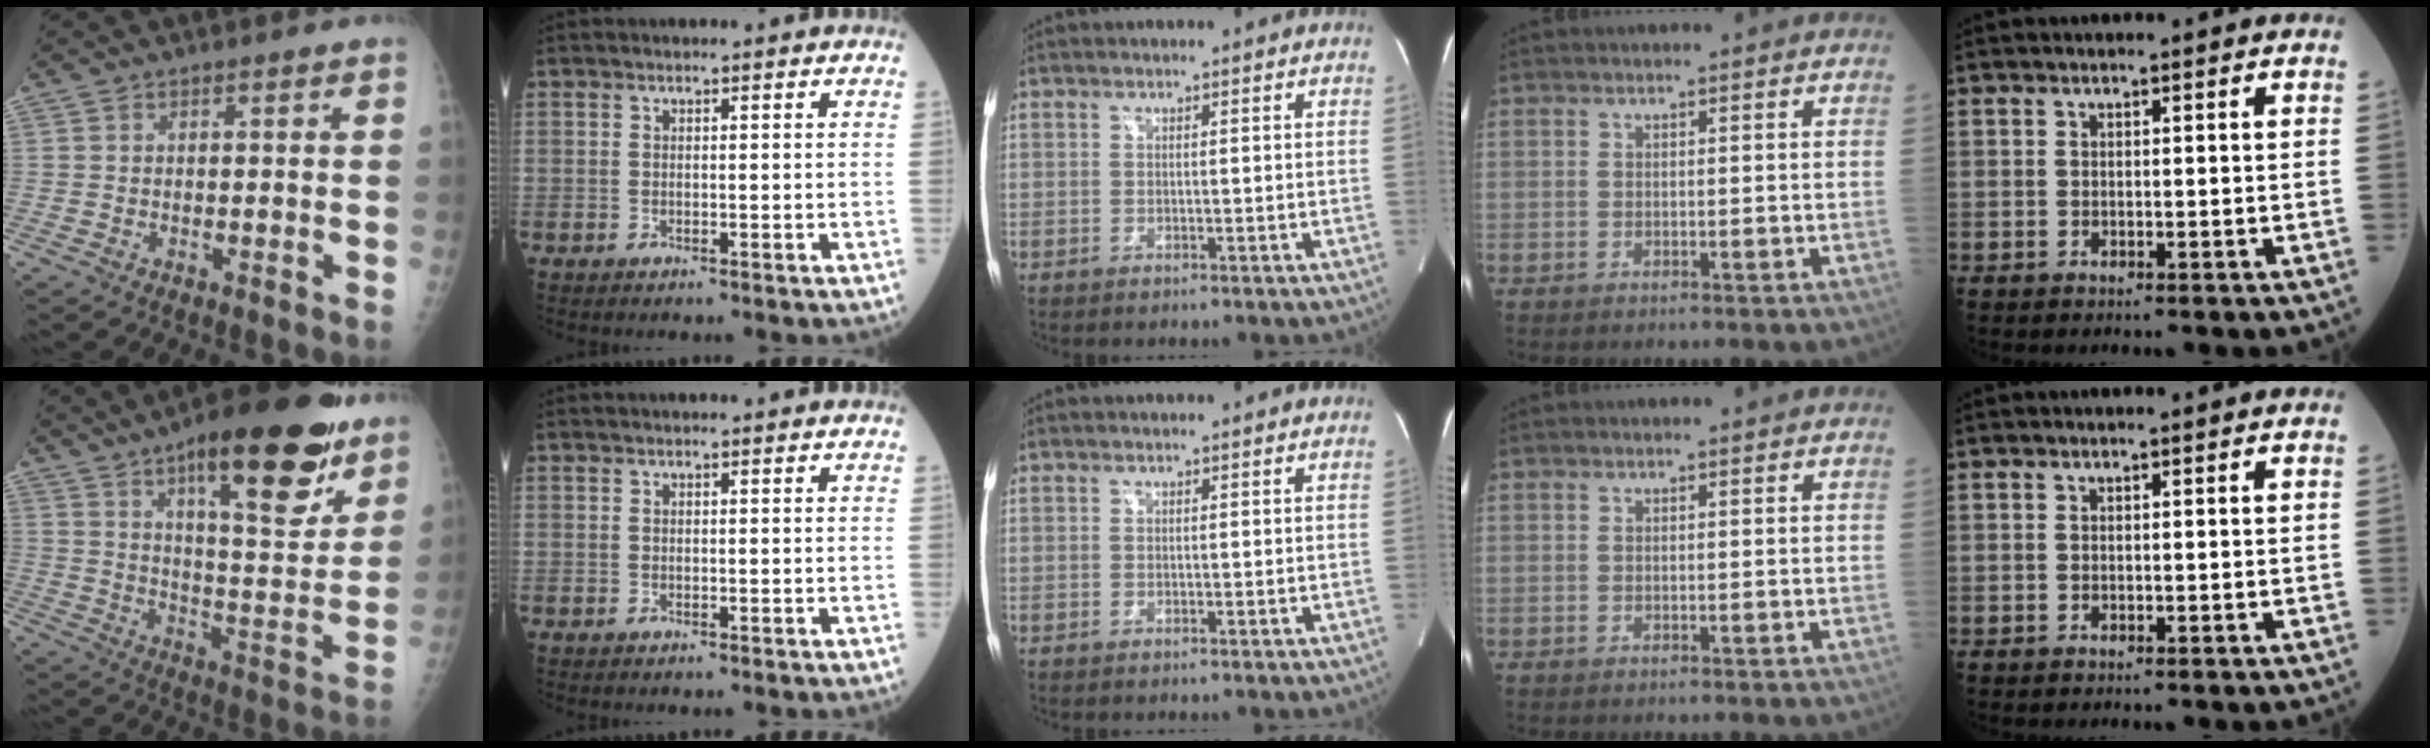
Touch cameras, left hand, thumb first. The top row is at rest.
{"thumb": {"total": 22.9, "force": [13.4, 7.2, 17.0], "torque": [-0.217, -0.060, 0.203]}, "index": {"total": 2.6, "force": [2.5, 0.1, 0.8], "torque": [-0.010, 0.021, 0.030]}}